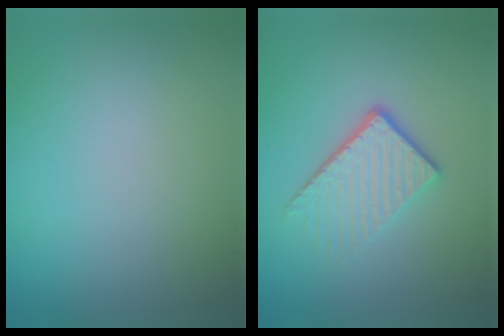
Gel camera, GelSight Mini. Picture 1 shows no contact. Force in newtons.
{"total": 3.9, "press": 2.7, "slide": 2.9}